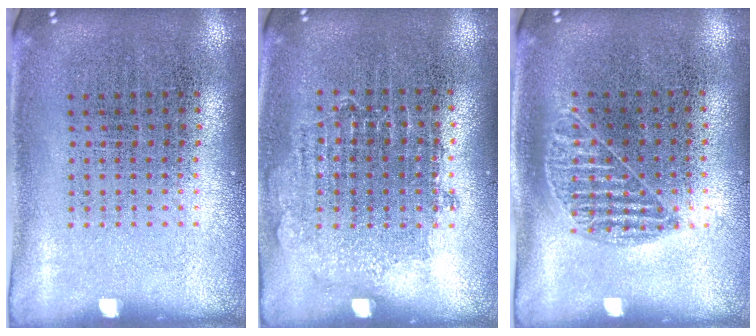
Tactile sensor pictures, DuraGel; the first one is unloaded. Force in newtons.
{"total": 0.8, "press": 0.7, "slide": 0.3}
{"total": 1.0, "press": 0.8, "slide": 0.5}